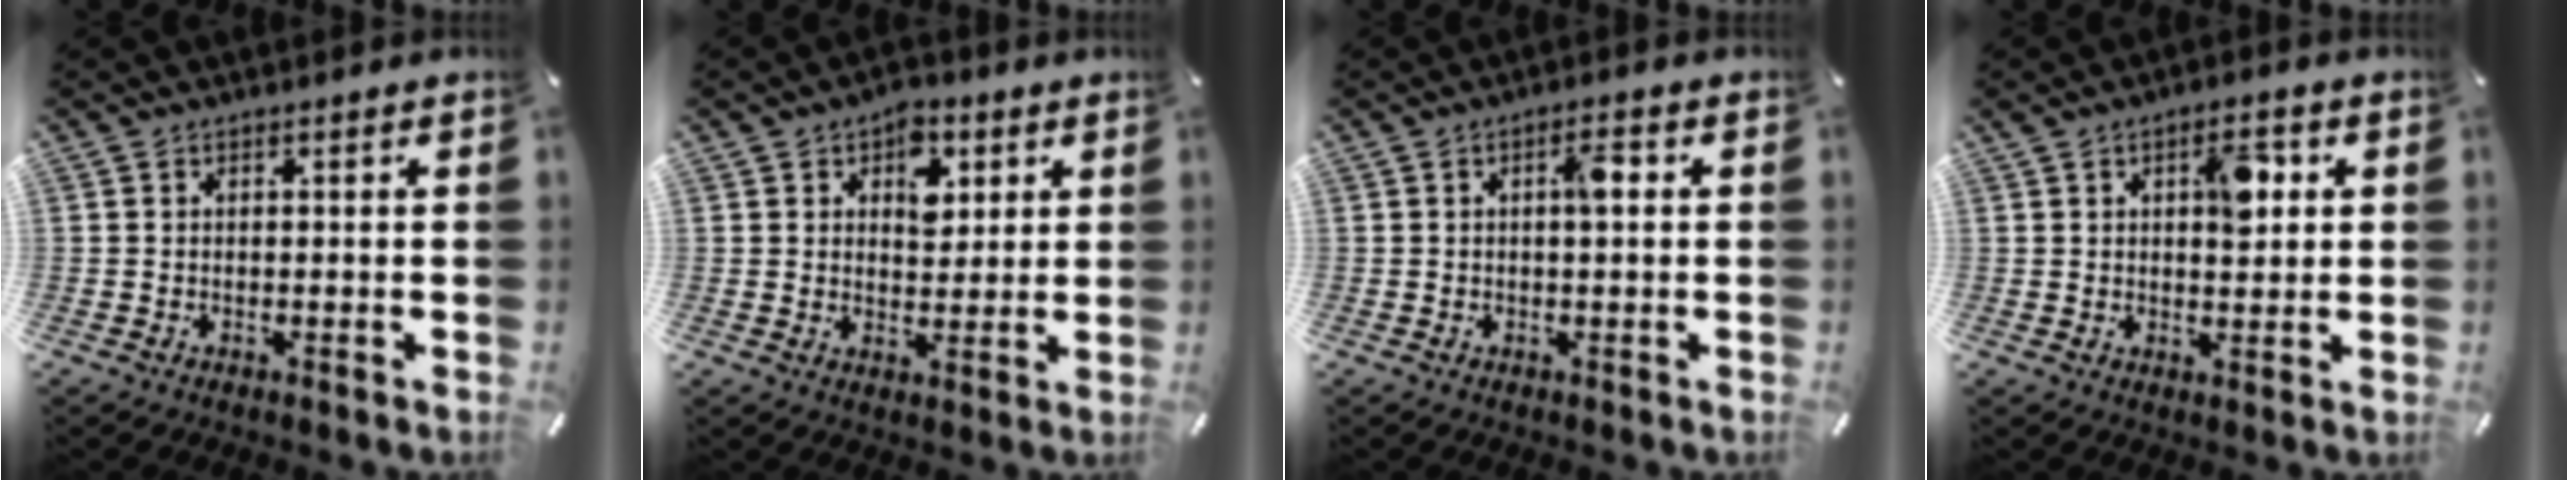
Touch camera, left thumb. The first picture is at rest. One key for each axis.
{"total": 6.9, "fx": 3.0, "fy": 4.9, "fz": 3.8, "tx": -0.032, "ty": -0.008, "tz": 0.043}
{"total": 4.4, "fx": 0.8, "fy": 1.5, "fz": 4.0, "tx": -0.065, "ty": 0.004, "tz": 0.006}
{"total": 8.3, "fx": 2.4, "fy": 4.5, "fz": 6.6, "tx": -0.078, "ty": -0.010, "tz": 0.030}